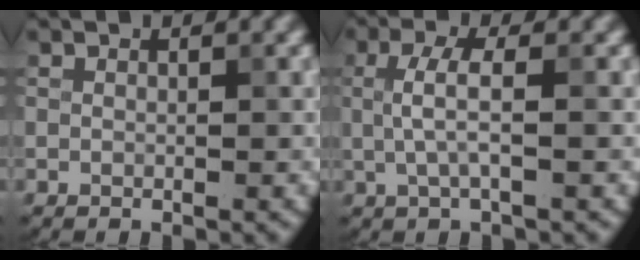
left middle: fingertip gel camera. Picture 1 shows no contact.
{"total": 2.8, "force": [0.1, 0.6, 2.8], "torque": [-0.061, 0.003, 0.003]}